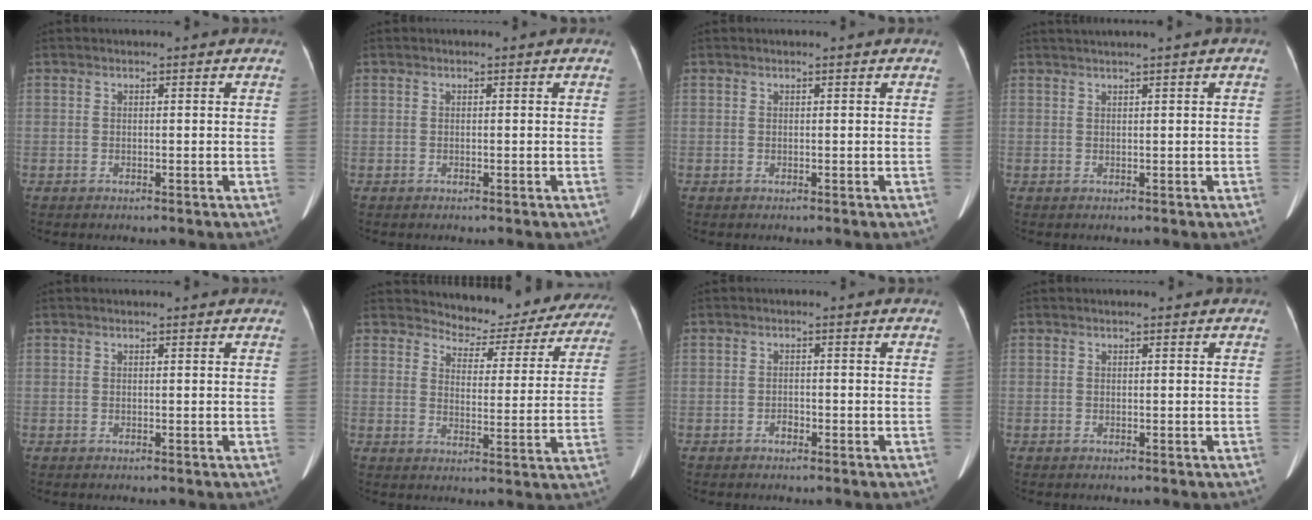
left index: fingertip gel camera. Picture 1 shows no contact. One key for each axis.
{"total": 0.0}
{"total": 0.9, "fx": 0.9, "fy": 0.0, "fz": 0.3, "tx": -0.008, "ty": 0.010, "tz": 0.009}
{"total": 2.3, "fx": 1.7, "fy": -0.8, "fz": 1.4, "tx": -0.026, "ty": 0.011, "tz": 0.037}
{"total": 1.3, "fx": 1.3, "fy": 0.0, "fz": 0.3, "tx": -0.010, "ty": 0.009, "tz": 0.014}
{"total": 13.4, "fx": 12.6, "fy": 4.1, "fz": 1.3, "tx": 0.003, "ty": -0.025, "tz": 0.135}
{"total": 0.9, "fx": -0.7, "fy": 0.5, "fz": 0.4, "tx": -0.007, "ty": 0.002, "tz": -0.012}
{"total": 0.0}